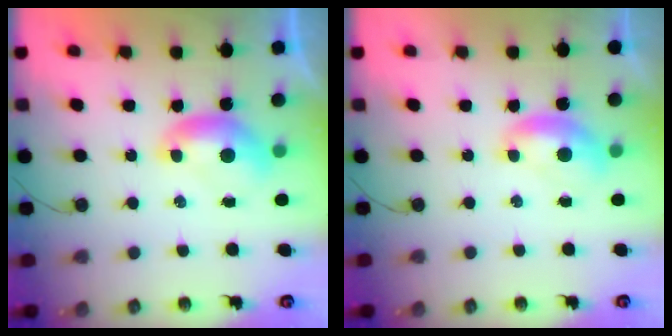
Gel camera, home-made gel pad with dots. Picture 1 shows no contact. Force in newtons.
{"total": 1.1, "press": 0.8, "slide": 0.8}